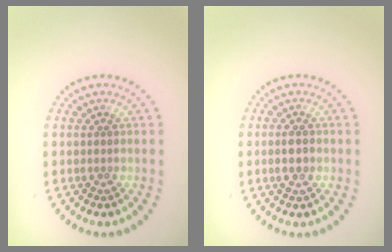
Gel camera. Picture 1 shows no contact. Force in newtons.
{"total": 1.7, "press": 1.6, "slide": 0.5}